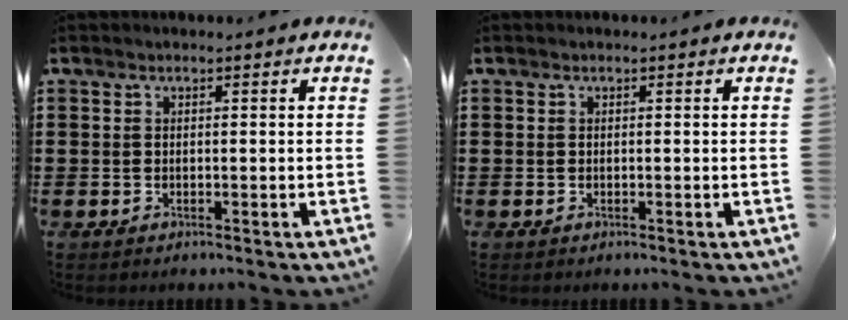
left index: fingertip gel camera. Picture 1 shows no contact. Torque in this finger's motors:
{"motor_torque": [0.00, 0.00, 0.04, 0.00]}